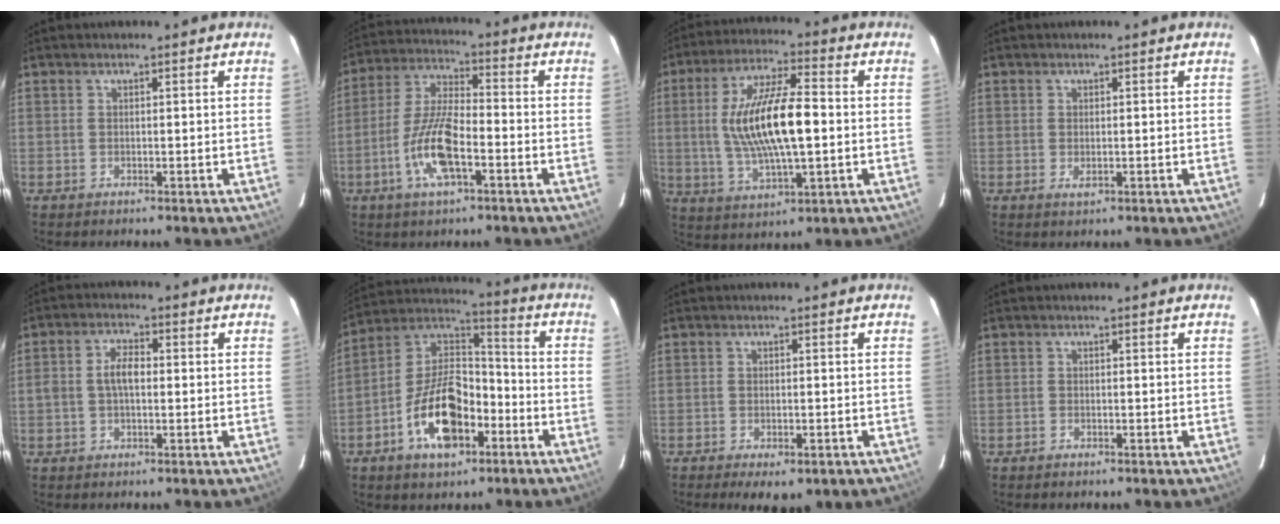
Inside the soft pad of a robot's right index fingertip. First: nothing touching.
{"total": 11.5, "force": [-4.7, 3.6, 9.9], "torque": [-0.210, -0.001, -0.092]}
{"total": 15.8, "force": [0.1, 4.8, 15.0], "torque": [-0.286, 0.006, 0.007]}
{"total": 1.6, "force": [-0.3, 1.0, 1.2], "torque": [-0.022, -0.002, -0.003]}
{"total": 4.4, "force": [-0.2, 2.3, 3.7], "torque": [-0.074, 0.012, -0.002]}
{"total": 16.4, "force": [-7.1, 9.0, 11.7], "torque": [-0.228, 0.021, -0.121]}
{"total": 6.1, "force": [-3.9, 2.4, 4.0], "torque": [-0.083, -0.022, -0.053]}
{"total": 0.8, "force": [-0.6, 0.3, 0.3], "torque": [-0.007, 0.000, -0.012]}